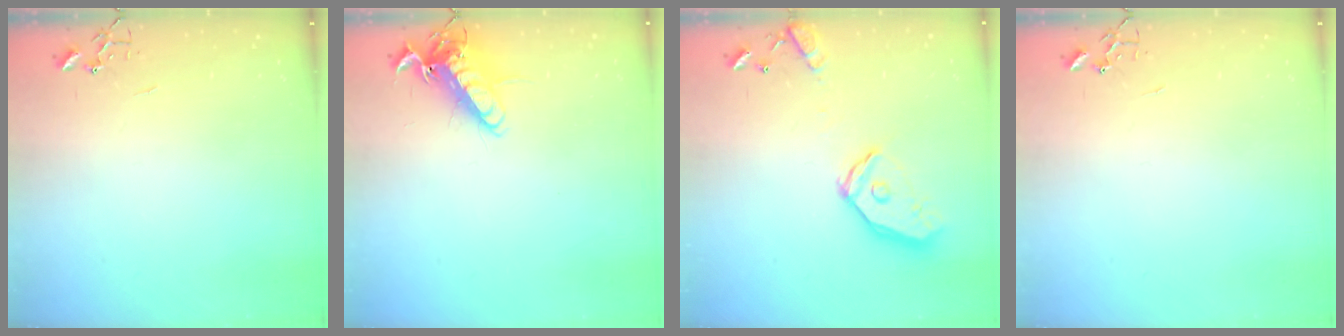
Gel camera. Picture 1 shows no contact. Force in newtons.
{"total": 12.9, "press": 12.8, "slide": 1.7}
{"total": 16.4, "press": 16.2, "slide": 2.5}
{"total": 0.0}